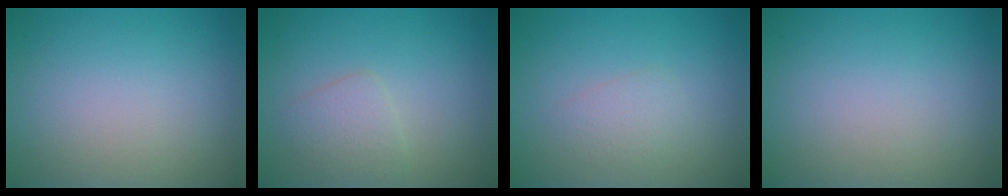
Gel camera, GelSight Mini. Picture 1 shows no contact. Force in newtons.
{"total": 1.9, "press": 1.9, "slide": 0.0}
{"total": 1.4, "press": 1.4, "slide": 0.1}
{"total": 0.0}